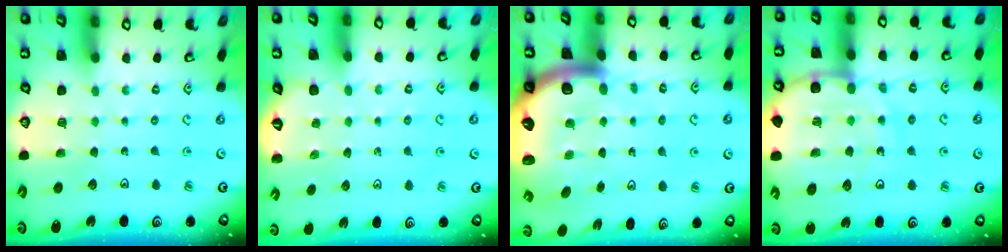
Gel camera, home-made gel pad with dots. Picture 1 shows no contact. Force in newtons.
{"total": 2.8, "press": 2.2, "slide": 1.8}
{"total": 11.2, "press": 10.9, "slide": 2.5}
{"total": 16.2, "press": 16.1, "slide": 2.0}